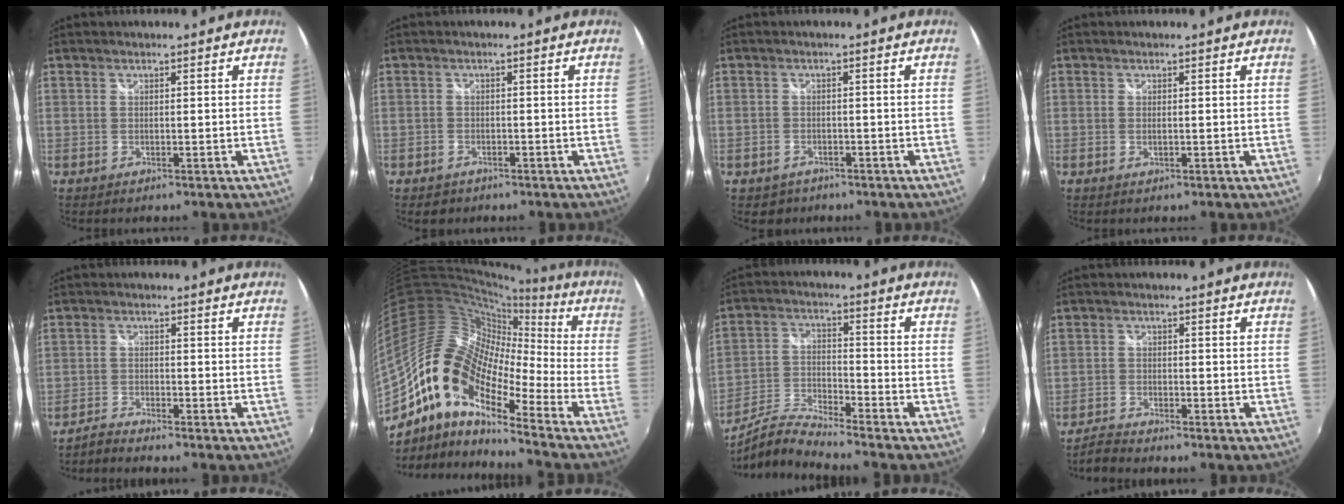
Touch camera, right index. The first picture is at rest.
{"total": 2.3, "force": [-1.4, 1.7, 0.5], "torque": [-0.017, -0.001, -0.022]}
{"total": 2.9, "force": [-1.8, 2.3, 0.5], "torque": [-0.020, -0.001, -0.027]}
{"total": 0.7, "force": [-0.1, 0.2, 0.7], "torque": [-0.014, 0.000, -0.003]}
{"total": 2.6, "force": [-2.5, -0.2, 0.3], "torque": [-0.019, -0.005, -0.057]}
{"total": 16.3, "force": [-8.8, 7.1, 11.9], "torque": [-0.191, -0.008, -0.185]}
{"total": 9.0, "force": [-8.0, -0.4, 4.0], "torque": [-0.081, -0.007, -0.163]}
{"total": 3.1, "force": [-3.0, 0.1, 0.5], "torque": [-0.024, -0.008, -0.066]}